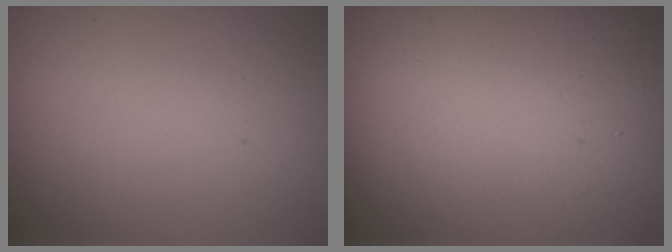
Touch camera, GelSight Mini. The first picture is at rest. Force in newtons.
{"total": 17.2, "press": 17.2, "slide": 1.1}